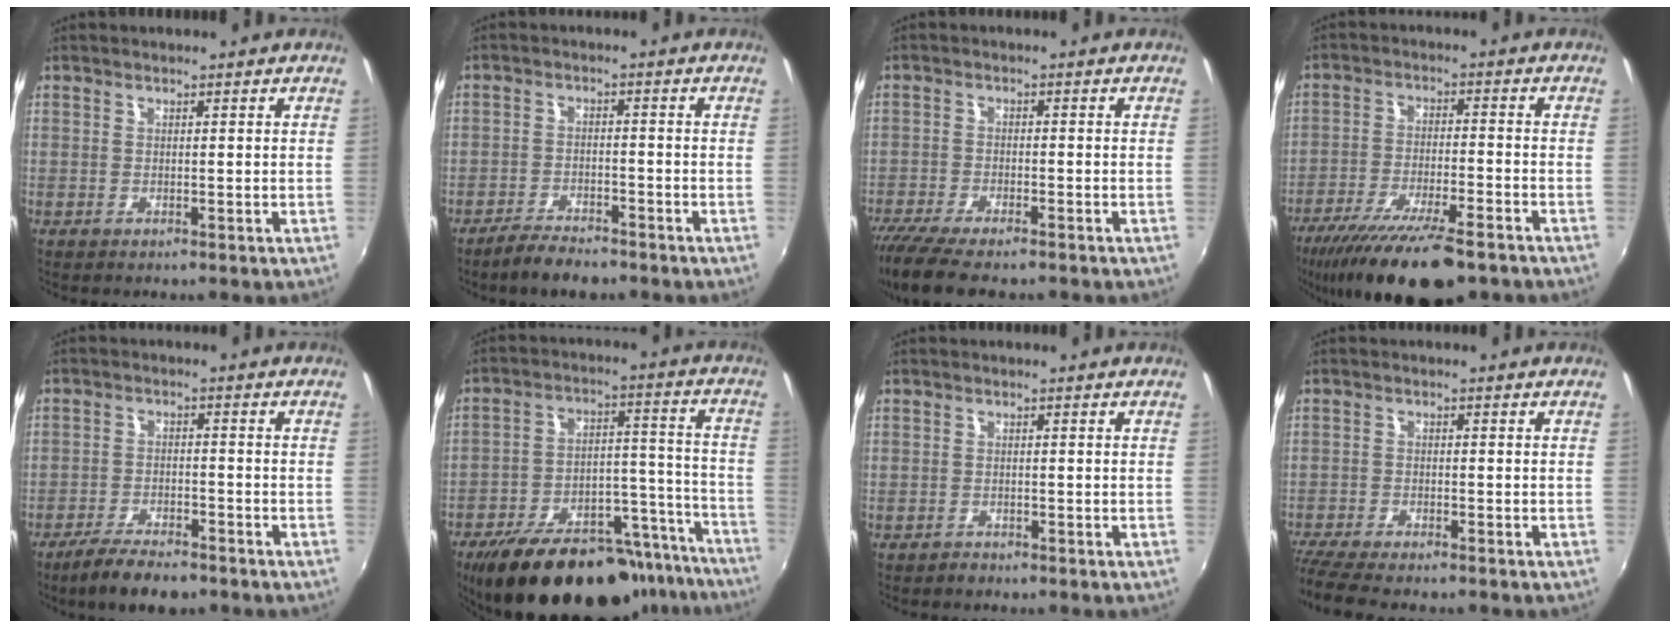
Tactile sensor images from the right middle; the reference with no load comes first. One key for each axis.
{"total": 5.6, "fx": -4.8, "fy": 1.6, "fz": 2.4, "tx": -0.067, "ty": -0.006, "tz": -0.084}
{"total": 10.3, "fx": -8.5, "fy": 2.1, "fz": 5.3, "tx": -0.128, "ty": -0.042, "tz": -0.151}
{"total": 17.1, "fx": -12.9, "fy": 3.8, "fz": 10.6, "tx": -0.208, "ty": -0.044, "tz": -0.211}
{"total": 8.0, "fx": -6.5, "fy": 2.2, "fz": 4.2, "tx": -0.102, "ty": -0.014, "tz": -0.113}
{"total": 29.4, "fx": -24.0, "fy": 10.6, "fz": 13.2, "tx": -0.210, "ty": 0.023, "tz": -0.318}
{"total": 1.1, "fx": -0.9, "fy": 0.6, "fz": -0.2, "tx": 0.000, "ty": 0.003, "tz": -0.016}
{"total": 8.8, "fx": -7.6, "fy": 1.1, "fz": 4.1, "tx": -0.111, "ty": -0.040, "tz": -0.134}